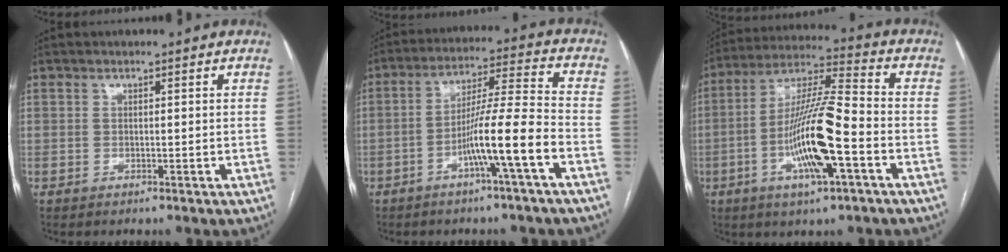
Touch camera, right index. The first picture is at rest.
{"total": 10.3, "force": [-4.5, -1.1, 9.2], "torque": [-0.166, 0.011, -0.078]}
{"total": 15.1, "force": [-4.6, 1.5, 14.3], "torque": [-0.276, 0.000, -0.083]}